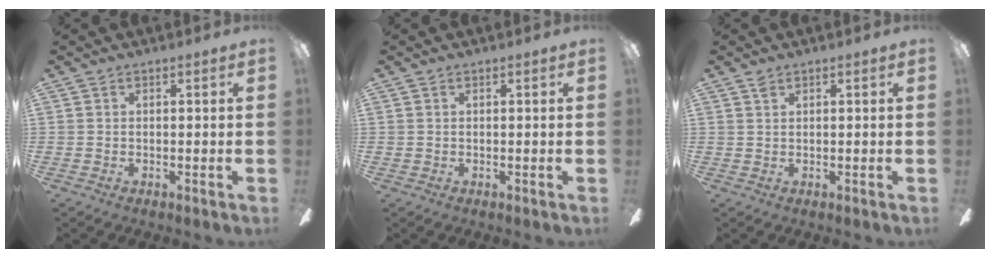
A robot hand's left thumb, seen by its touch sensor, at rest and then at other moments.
{"total": 0.0}
{"total": 0.8, "force": [0.6, 0.3, 0.3], "torque": [-0.009, 0.000, 0.012]}